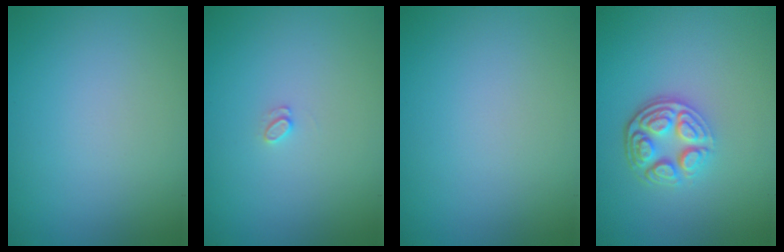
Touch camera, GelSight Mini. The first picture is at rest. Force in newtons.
{"total": 0.7, "press": 0.7, "slide": 0.1}
{"total": 0.0}
{"total": 4.5, "press": 3.3, "slide": 3.1}